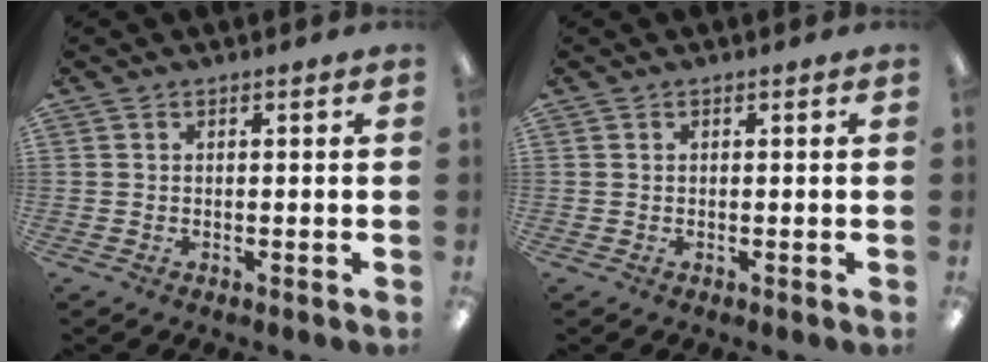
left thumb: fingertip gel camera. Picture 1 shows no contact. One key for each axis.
{"total": 0.0}